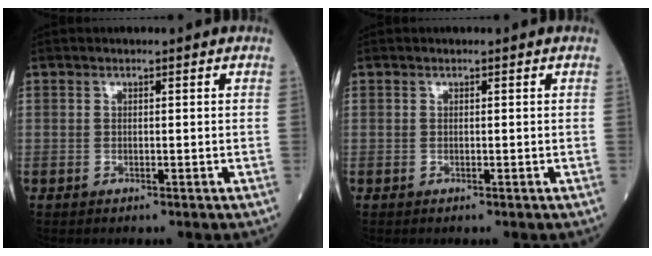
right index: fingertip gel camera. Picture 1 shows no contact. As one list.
[{"total": 0.0}]